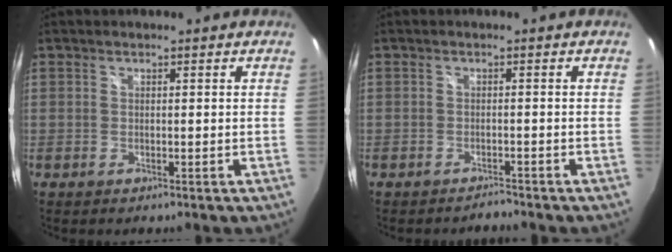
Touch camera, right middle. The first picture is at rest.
{"total": 1.4, "force": [-1.4, 0.2, 0.0], "torque": [-0.003, -0.002, -0.024]}